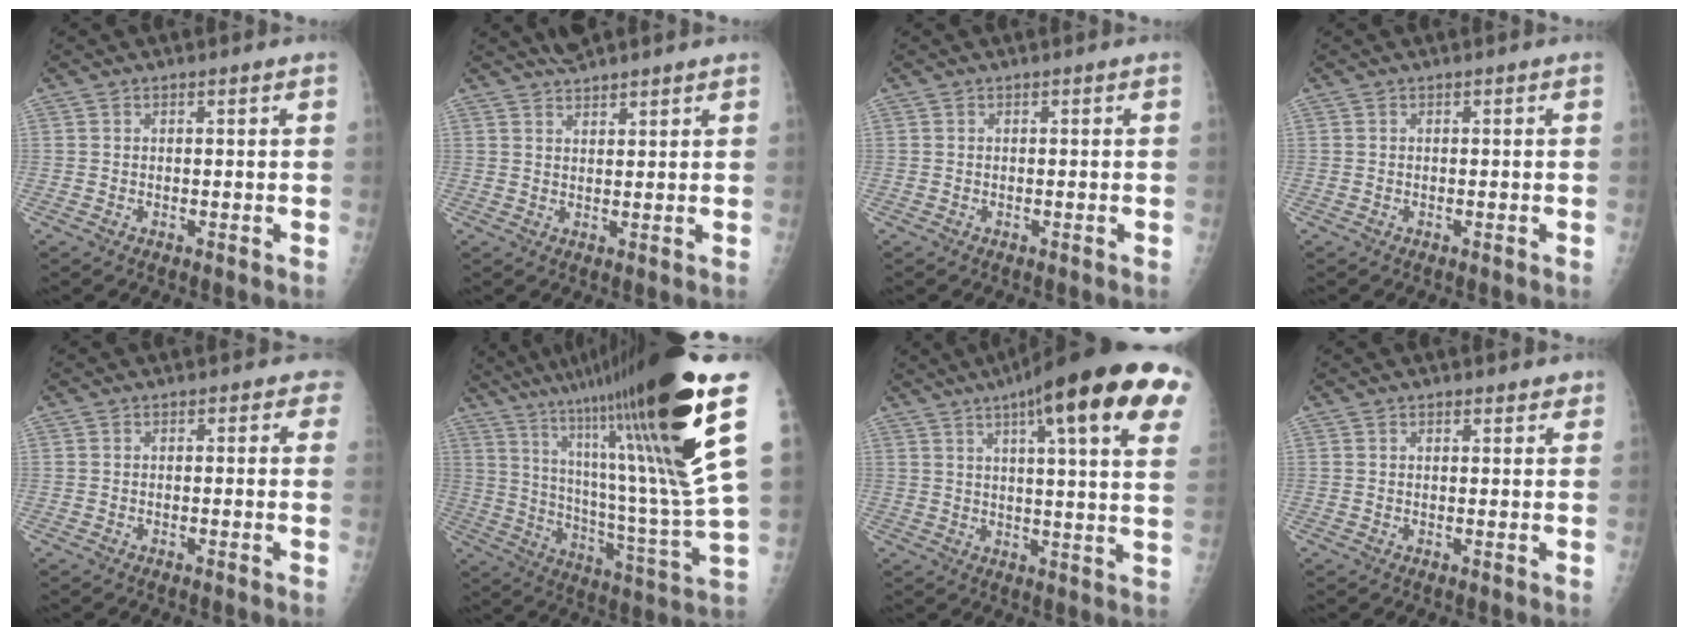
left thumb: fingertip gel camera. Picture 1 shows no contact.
{"total": 3.9, "force": [3.6, 0.7, 1.2], "torque": [-0.008, -0.001, 0.061]}
{"total": 0.0}
{"total": 0.0}
{"total": 1.7, "force": [0.9, 1.2, 0.7], "torque": [0.017, -0.002, -0.005]}
{"total": 31.1, "force": [17.4, 2.7, 25.6], "torque": [-0.386, -0.060, 0.288]}
{"total": 25.0, "force": [12.9, 4.7, 20.9], "torque": [-0.269, -0.007, 0.162]}
{"total": 2.0, "force": [1.5, 1.1, 0.6], "torque": [0.015, -0.004, 0.012]}